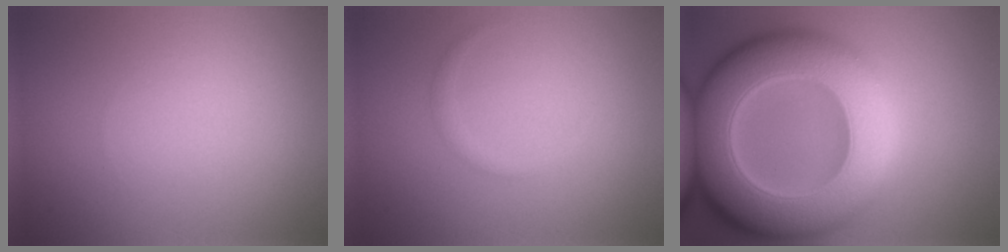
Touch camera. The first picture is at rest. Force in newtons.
{"total": 0.8, "press": 0.8, "slide": 0.1}
{"total": 15.6, "press": 15.6, "slide": 0.5}